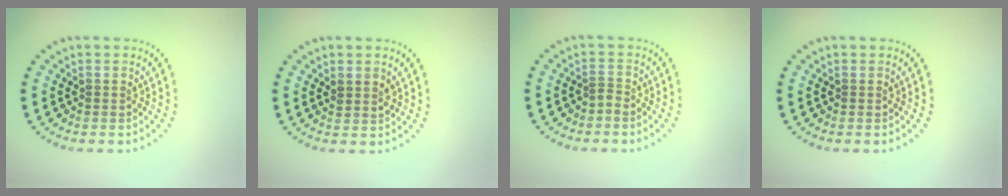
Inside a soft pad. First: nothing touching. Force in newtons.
{"total": 1.2, "press": 1.0, "slide": 0.5}
{"total": 0.6, "press": 0.3, "slide": 0.5}
{"total": 0.0}